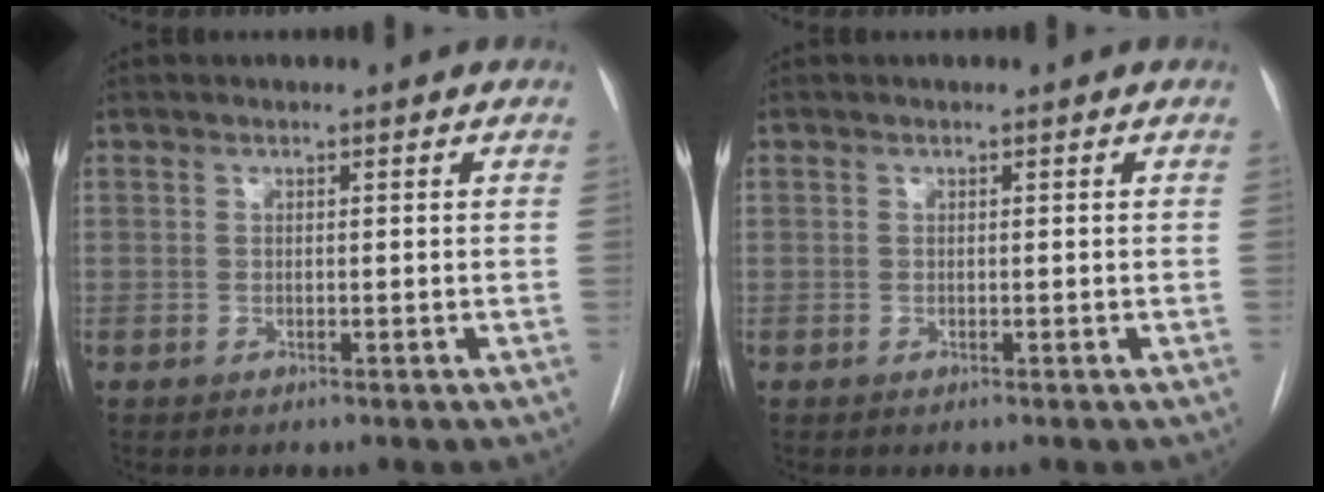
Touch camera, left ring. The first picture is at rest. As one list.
[{"total": 0.0}]